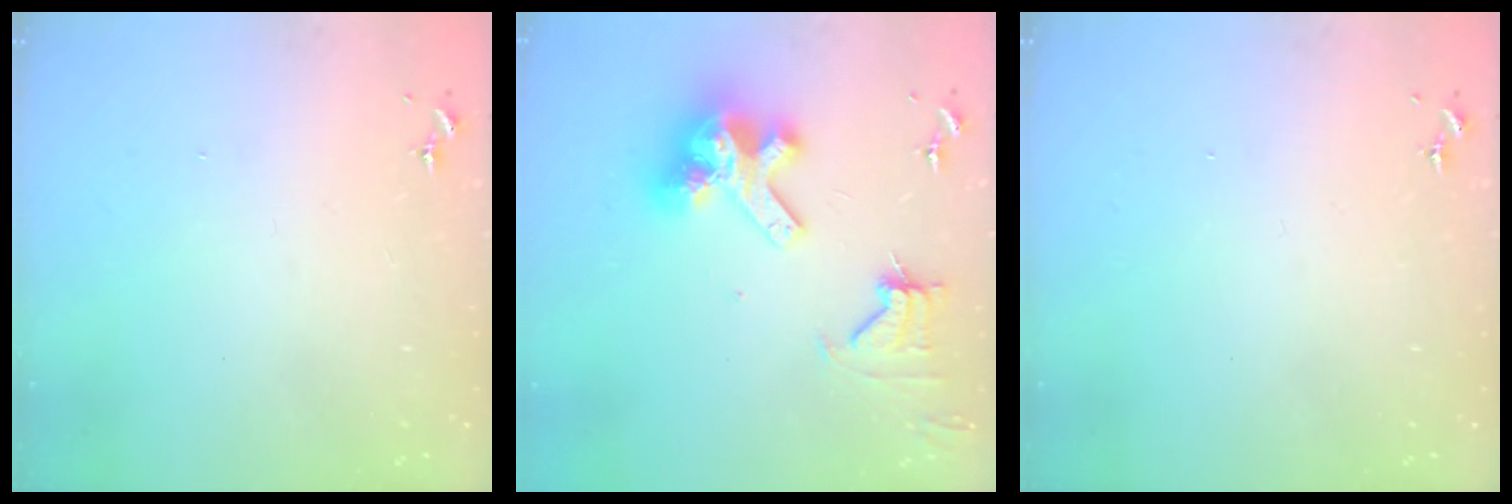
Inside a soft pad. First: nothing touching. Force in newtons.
{"total": 15.4, "press": 15.3, "slide": 1.7}
{"total": 0.0}